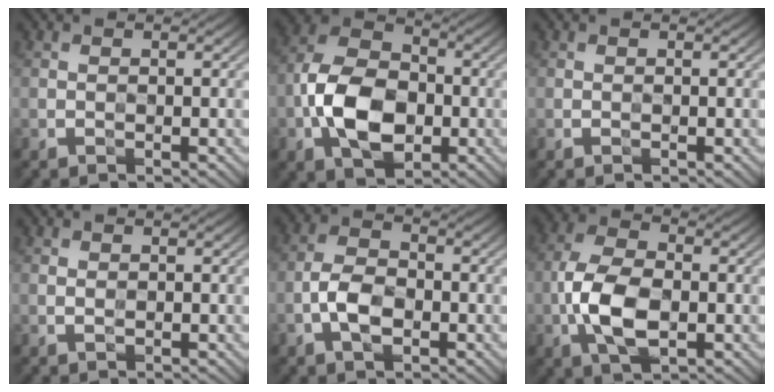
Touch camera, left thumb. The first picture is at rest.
{"total": 11.4, "force": [-2.8, 7.5, 8.1], "torque": [-0.177, -0.001, -0.062]}
{"total": 0.0}
{"total": 0.6, "force": [0.2, 0.4, 0.3], "torque": [-0.008, -0.001, 0.005]}
{"total": 5.3, "force": [-1.8, 2.9, 4.0], "torque": [-0.085, 0.003, -0.043]}
{"total": 8.9, "force": [-2.0, 4.8, 7.2], "torque": [-0.162, 0.003, -0.044]}